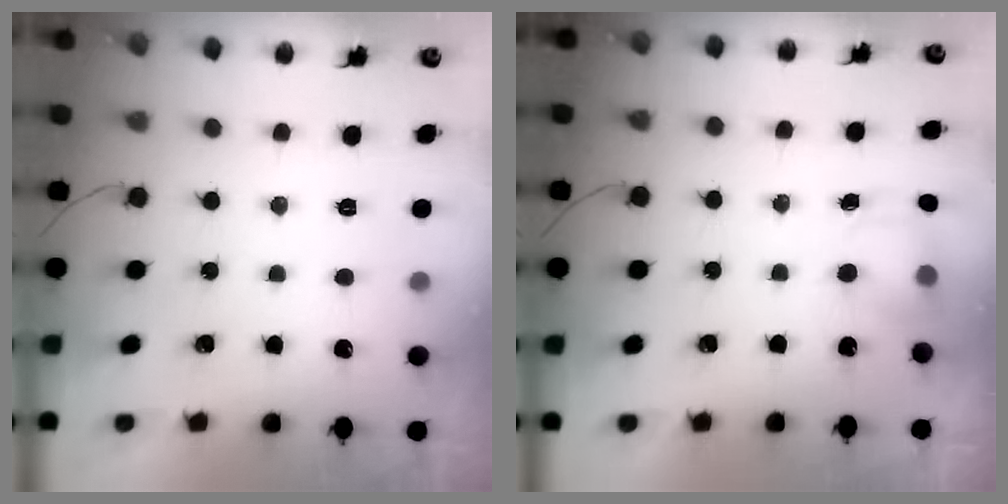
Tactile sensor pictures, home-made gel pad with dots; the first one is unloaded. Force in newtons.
{"total": 4.9, "press": 4.8, "slide": 0.7}